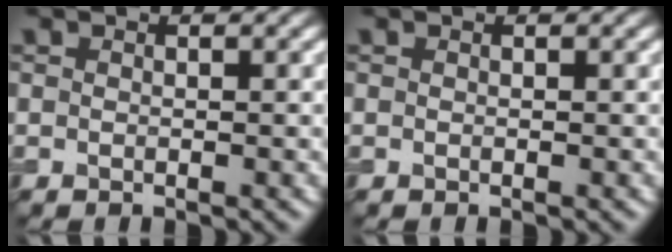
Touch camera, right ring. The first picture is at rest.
{"total": 0.0}